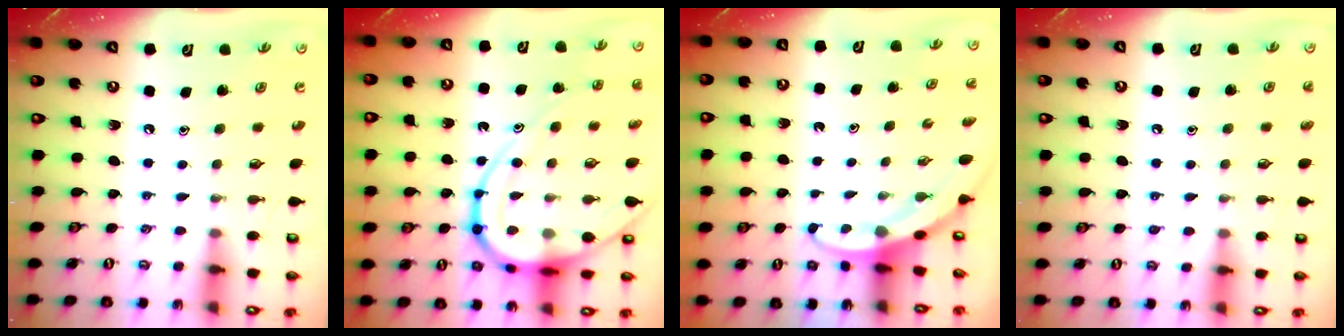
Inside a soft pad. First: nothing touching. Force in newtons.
{"total": 18.6, "press": 18.5, "slide": 1.8}
{"total": 3.1, "press": 3.1, "slide": 0.1}
{"total": 4.9, "press": 4.9, "slide": 0.5}